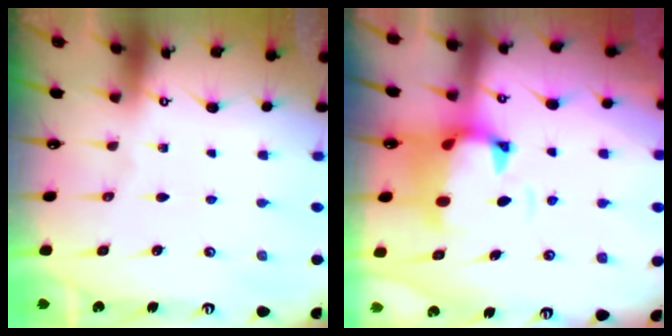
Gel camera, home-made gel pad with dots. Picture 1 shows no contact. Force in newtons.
{"total": 1.6, "press": 1.2, "slide": 1.1}